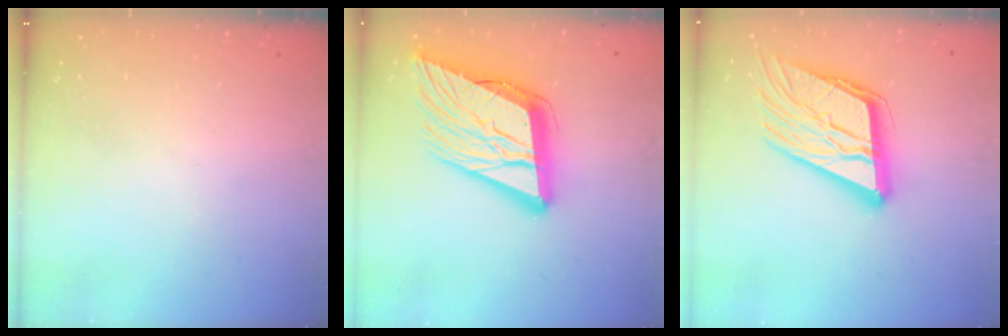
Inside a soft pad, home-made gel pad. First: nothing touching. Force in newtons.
{"total": 23.3, "press": 22.8, "slide": 5.1}
{"total": 19.2, "press": 19.0, "slide": 2.8}